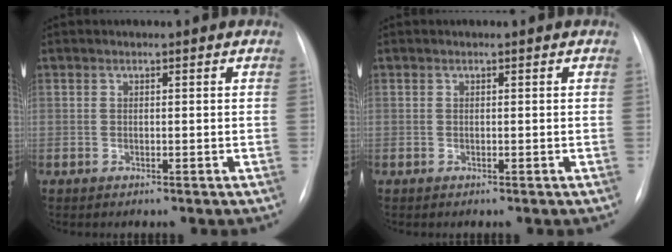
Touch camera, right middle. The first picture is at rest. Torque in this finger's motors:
{"motor_torque": [-0.65, -0.07, 0.01, 0.00]}